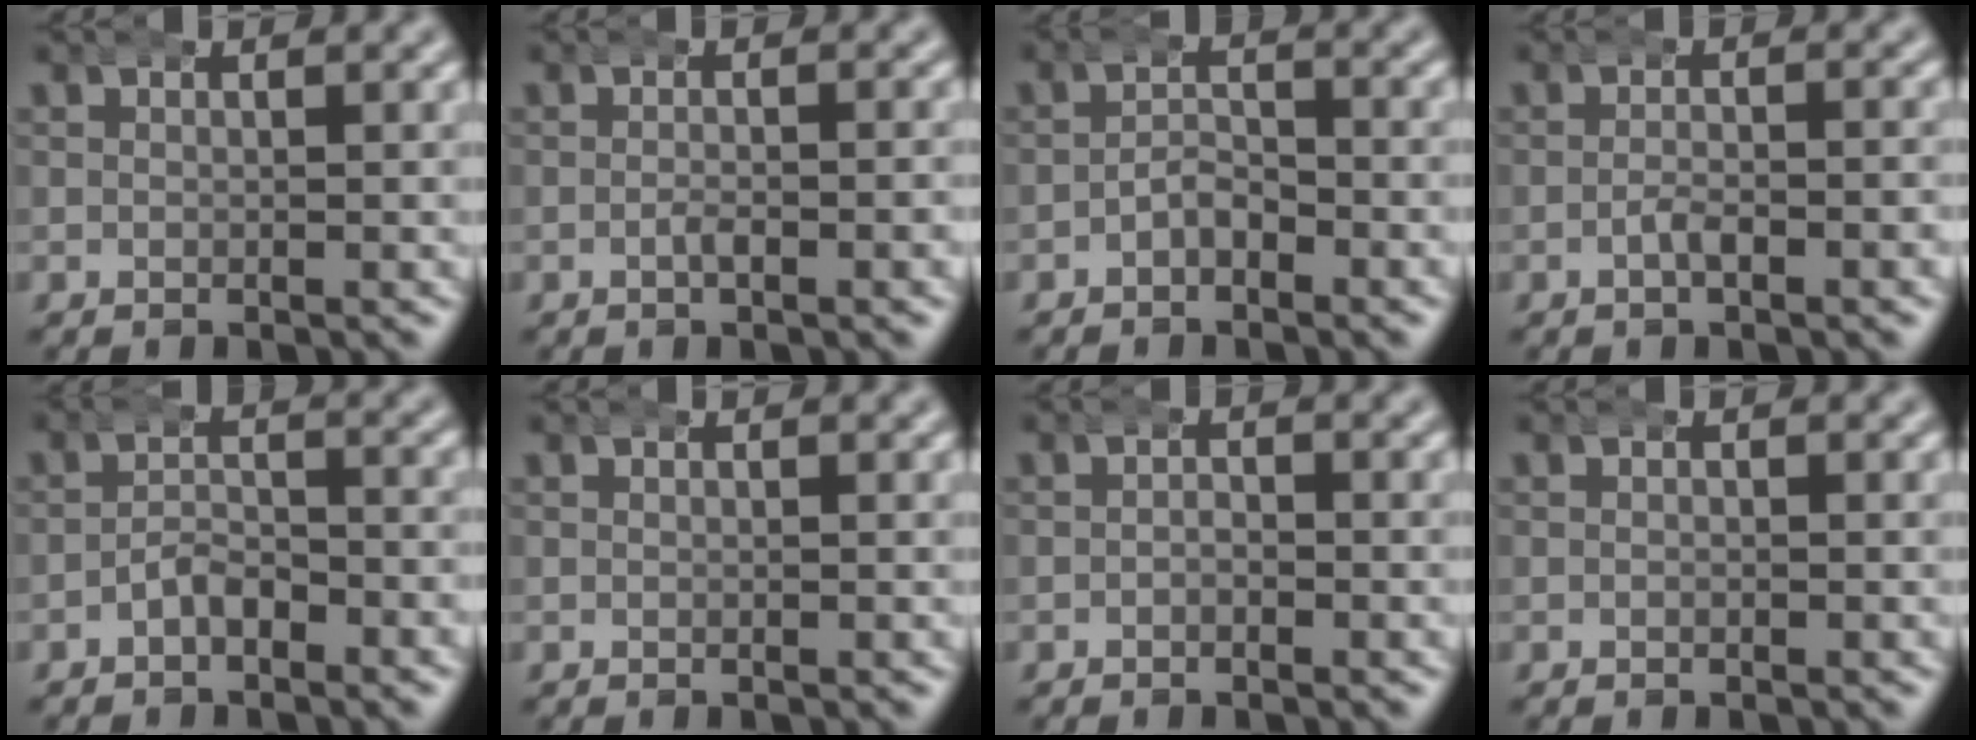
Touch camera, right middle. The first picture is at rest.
{"total": 1.5, "force": [-0.9, 0.3, 1.1], "torque": [-0.017, -0.001, -0.019]}
{"total": 2.4, "force": [-2.1, 1.0, 0.4], "torque": [0.007, -0.001, -0.040]}
{"total": 1.9, "force": [-1.4, 0.2, 1.3], "torque": [-0.023, -0.002, -0.024]}
{"total": 2.7, "force": [-2.4, 1.1, 0.6], "torque": [0.003, 0.003, -0.046]}
{"total": 0.0}
{"total": 0.8, "force": [-0.6, 0.4, 0.4], "torque": [0.001, 0.000, -0.014]}
{"total": 0.0}